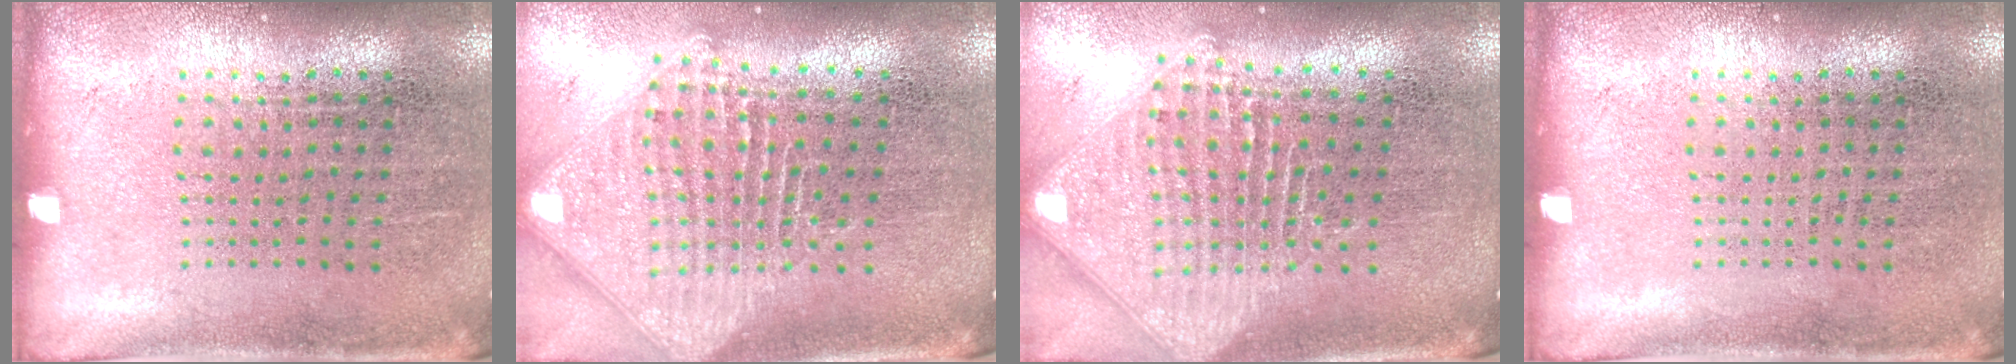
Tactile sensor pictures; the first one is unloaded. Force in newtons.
{"total": 2.5, "press": 1.8, "slide": 1.6}
{"total": 2.5, "press": 1.8, "slide": 1.6}
{"total": 0.0}